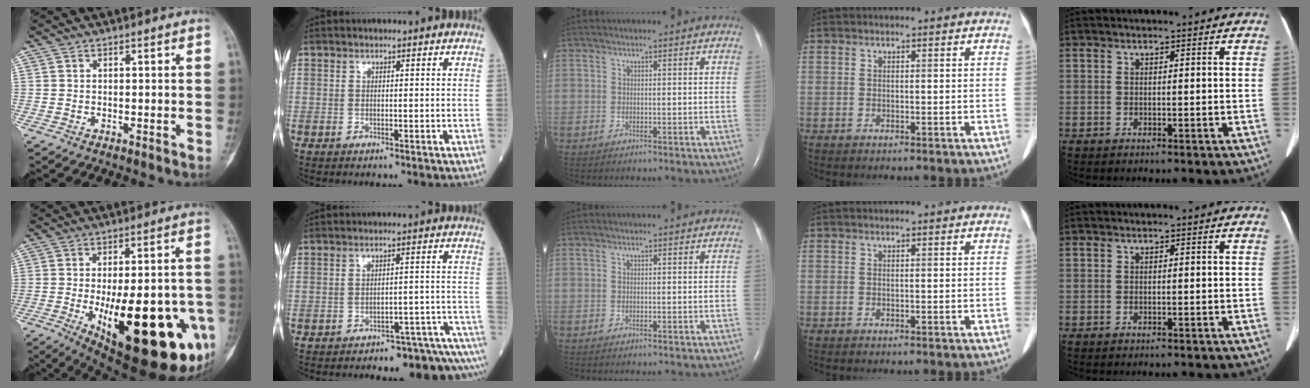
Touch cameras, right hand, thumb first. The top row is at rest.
{"thumb": {"total": 29.1, "force": [-8.6, 10.7, 25.7], "torque": [-0.313, -0.008, -0.097]}, "index": {"total": 12.7, "force": [-12.1, 0.6, 3.8], "torque": [-0.013, 0.022, -0.138]}}